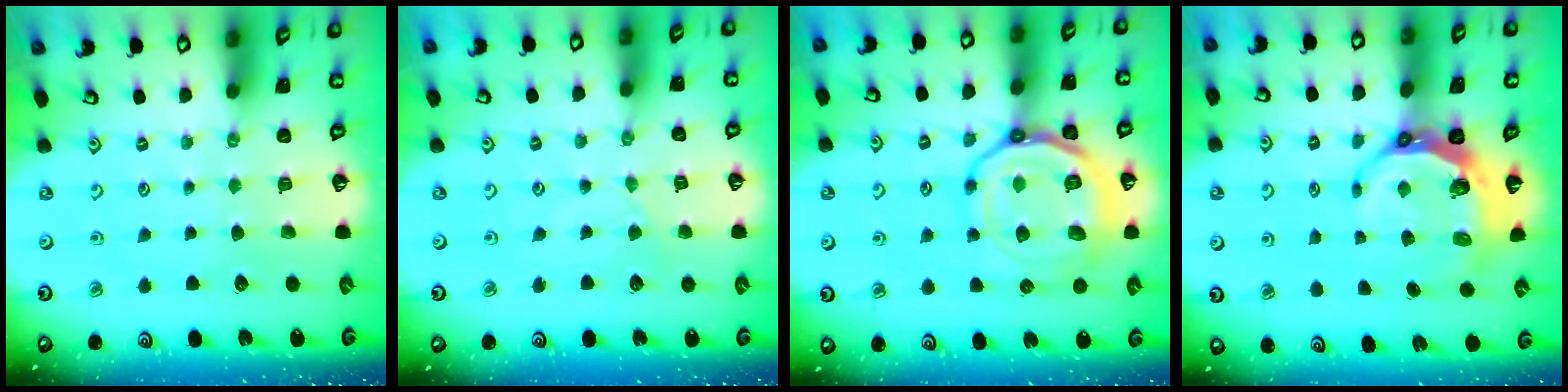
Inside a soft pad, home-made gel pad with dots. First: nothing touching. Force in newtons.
{"total": 1.8, "press": 1.7, "slide": 0.4}
{"total": 17.7, "press": 17.6, "slide": 1.8}
{"total": 7.9, "press": 6.9, "slide": 3.8}